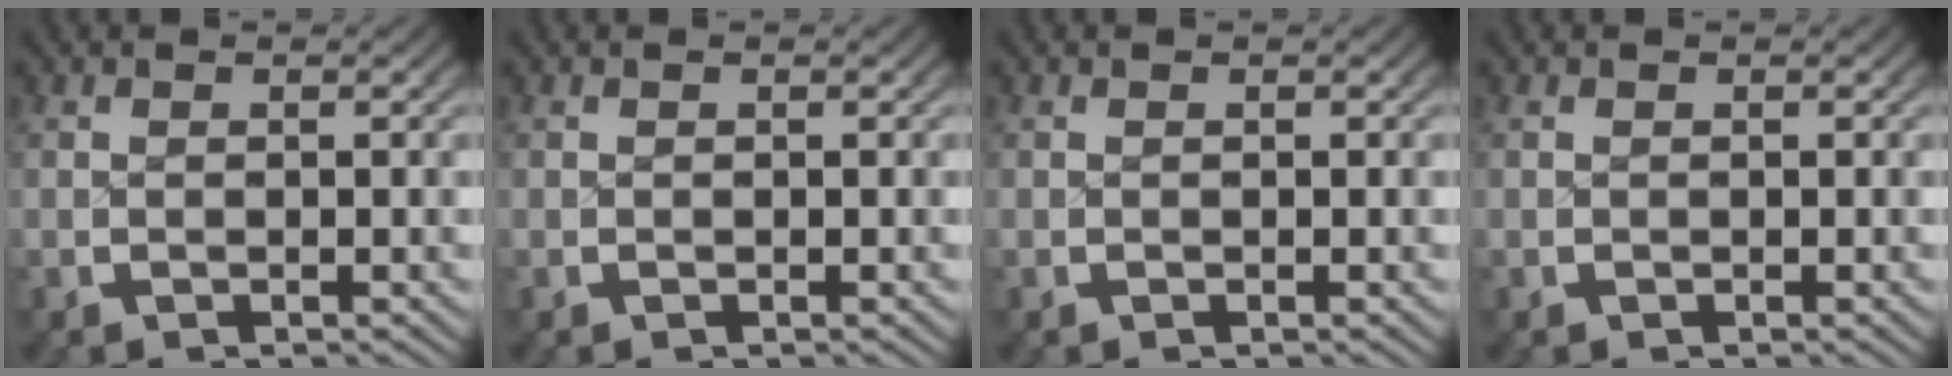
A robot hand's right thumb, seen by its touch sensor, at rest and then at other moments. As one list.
[{"total": 0.0}, {"total": 0.0}, {"total": 0.0}]